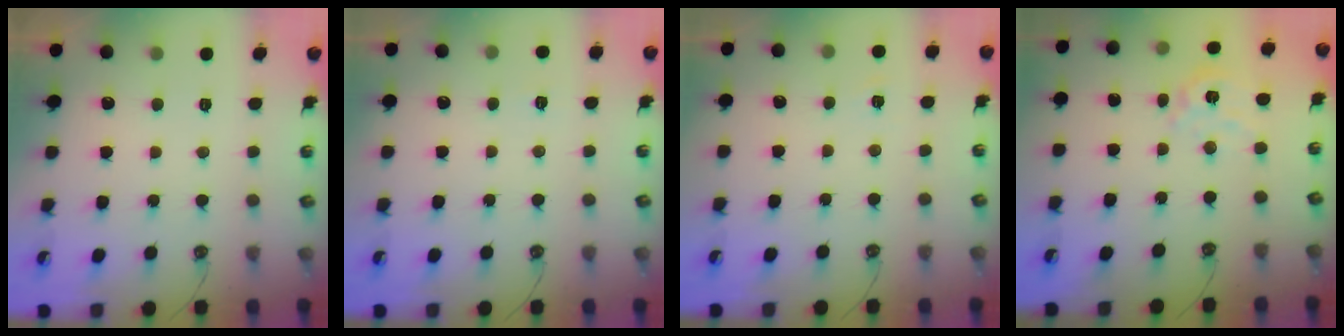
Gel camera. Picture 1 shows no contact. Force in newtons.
{"total": 3.3, "press": 3.3, "slide": 0.4}
{"total": 3.0, "press": 2.9, "slide": 0.4}
{"total": 8.7, "press": 8.7, "slide": 0.8}